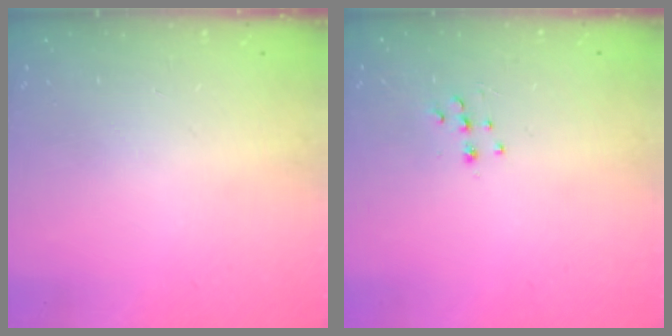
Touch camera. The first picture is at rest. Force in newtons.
{"total": 5.3, "press": 5.2, "slide": 0.7}